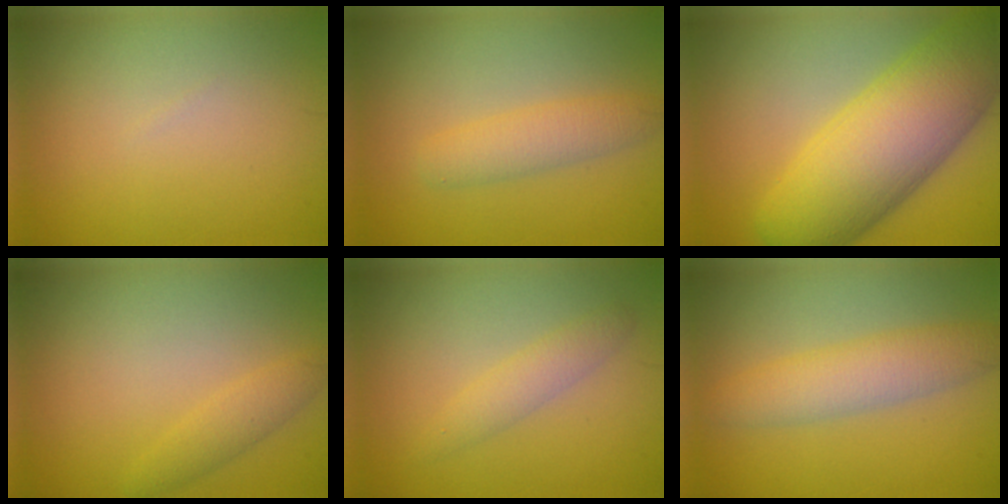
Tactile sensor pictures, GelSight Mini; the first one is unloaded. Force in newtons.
{"total": 3.0, "press": 3.0, "slide": 0.1}
{"total": 12.2, "press": 12.2, "slide": 0.4}
{"total": 1.9, "press": 1.9, "slide": 0.1}
{"total": 2.1, "press": 2.1, "slide": 0.2}
{"total": 4.6, "press": 4.6, "slide": 0.3}